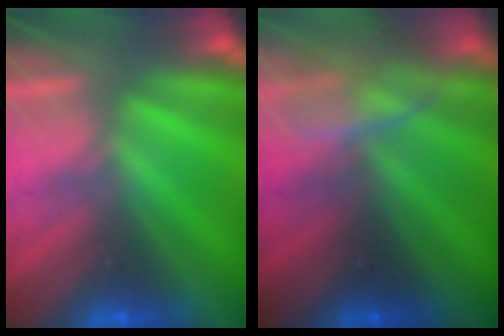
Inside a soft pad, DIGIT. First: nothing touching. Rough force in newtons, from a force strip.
{"total": 2.4}